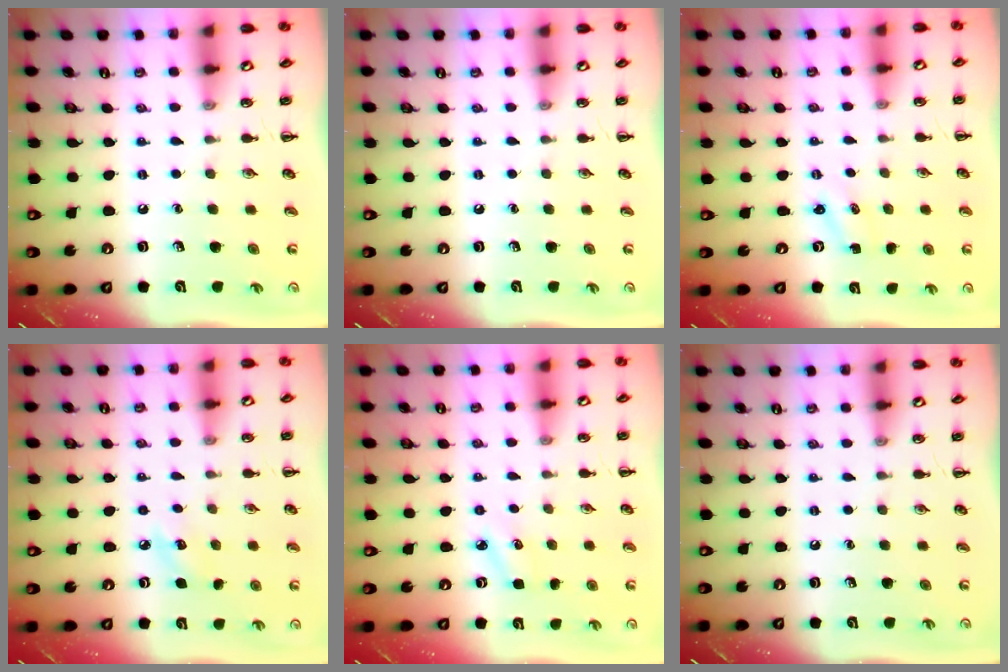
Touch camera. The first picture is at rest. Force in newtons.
{"total": 0.0}
{"total": 1.3, "press": 1.2, "slide": 0.3}
{"total": 5.4, "press": 5.2, "slide": 1.4}
{"total": 4.6, "press": 4.3, "slide": 1.4}
{"total": 0.0}